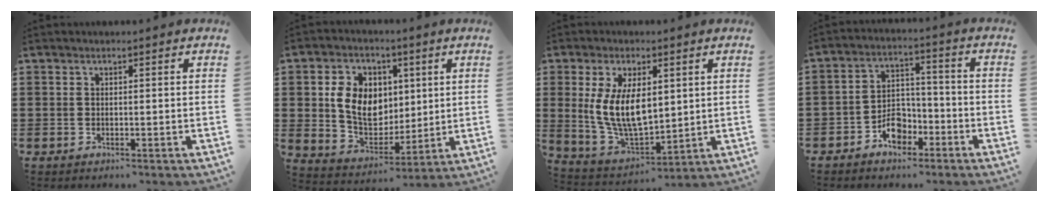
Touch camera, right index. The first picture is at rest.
{"total": 9.1, "force": [1.7, 7.3, 5.1], "torque": [-0.116, 0.015, 0.030]}
{"total": 10.4, "force": [1.8, 5.4, 8.7], "torque": [-0.196, 0.001, 0.031]}
{"total": 5.7, "force": [-3.3, 3.6, 2.9], "torque": [-0.058, 0.011, -0.060]}